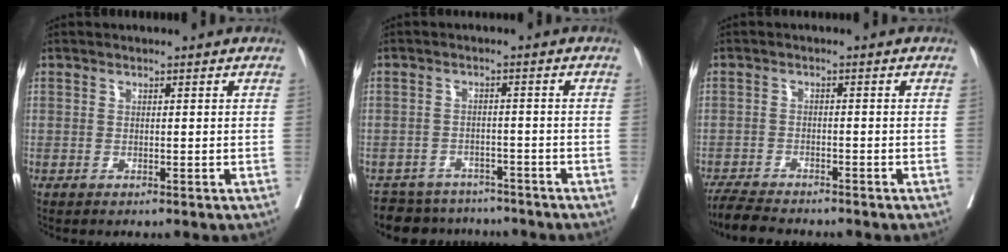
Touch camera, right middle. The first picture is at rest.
{"total": 8.2, "force": [-7.5, 3.4, 0.4], "torque": [-0.002, 0.013, -0.099]}
{"total": 5.8, "force": [-5.4, 0.7, 2.0], "torque": [-0.030, -0.017, -0.092]}